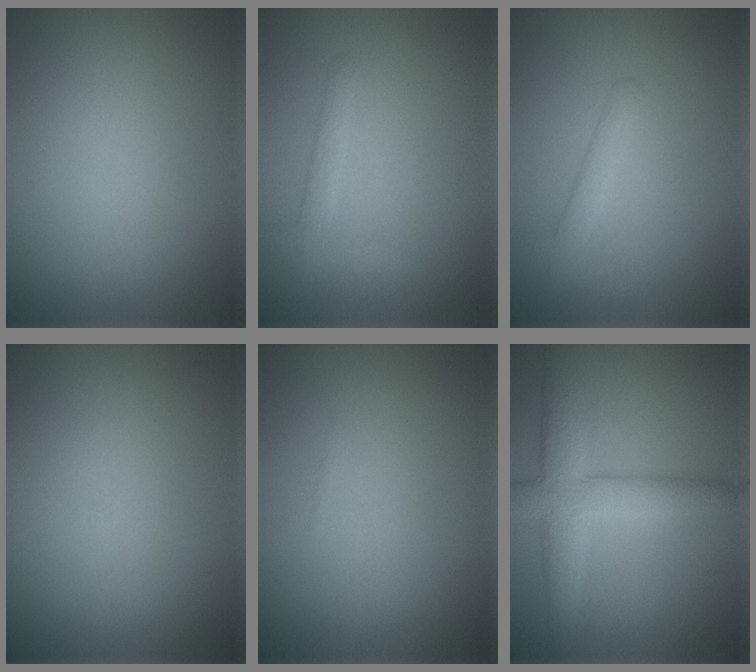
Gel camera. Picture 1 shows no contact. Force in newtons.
{"total": 1.7, "press": 1.7, "slide": 0.1}
{"total": 2.0, "press": 2.0, "slide": 0.0}
{"total": 0.0}
{"total": 0.0}
{"total": 5.6, "press": 5.6, "slide": 0.3}